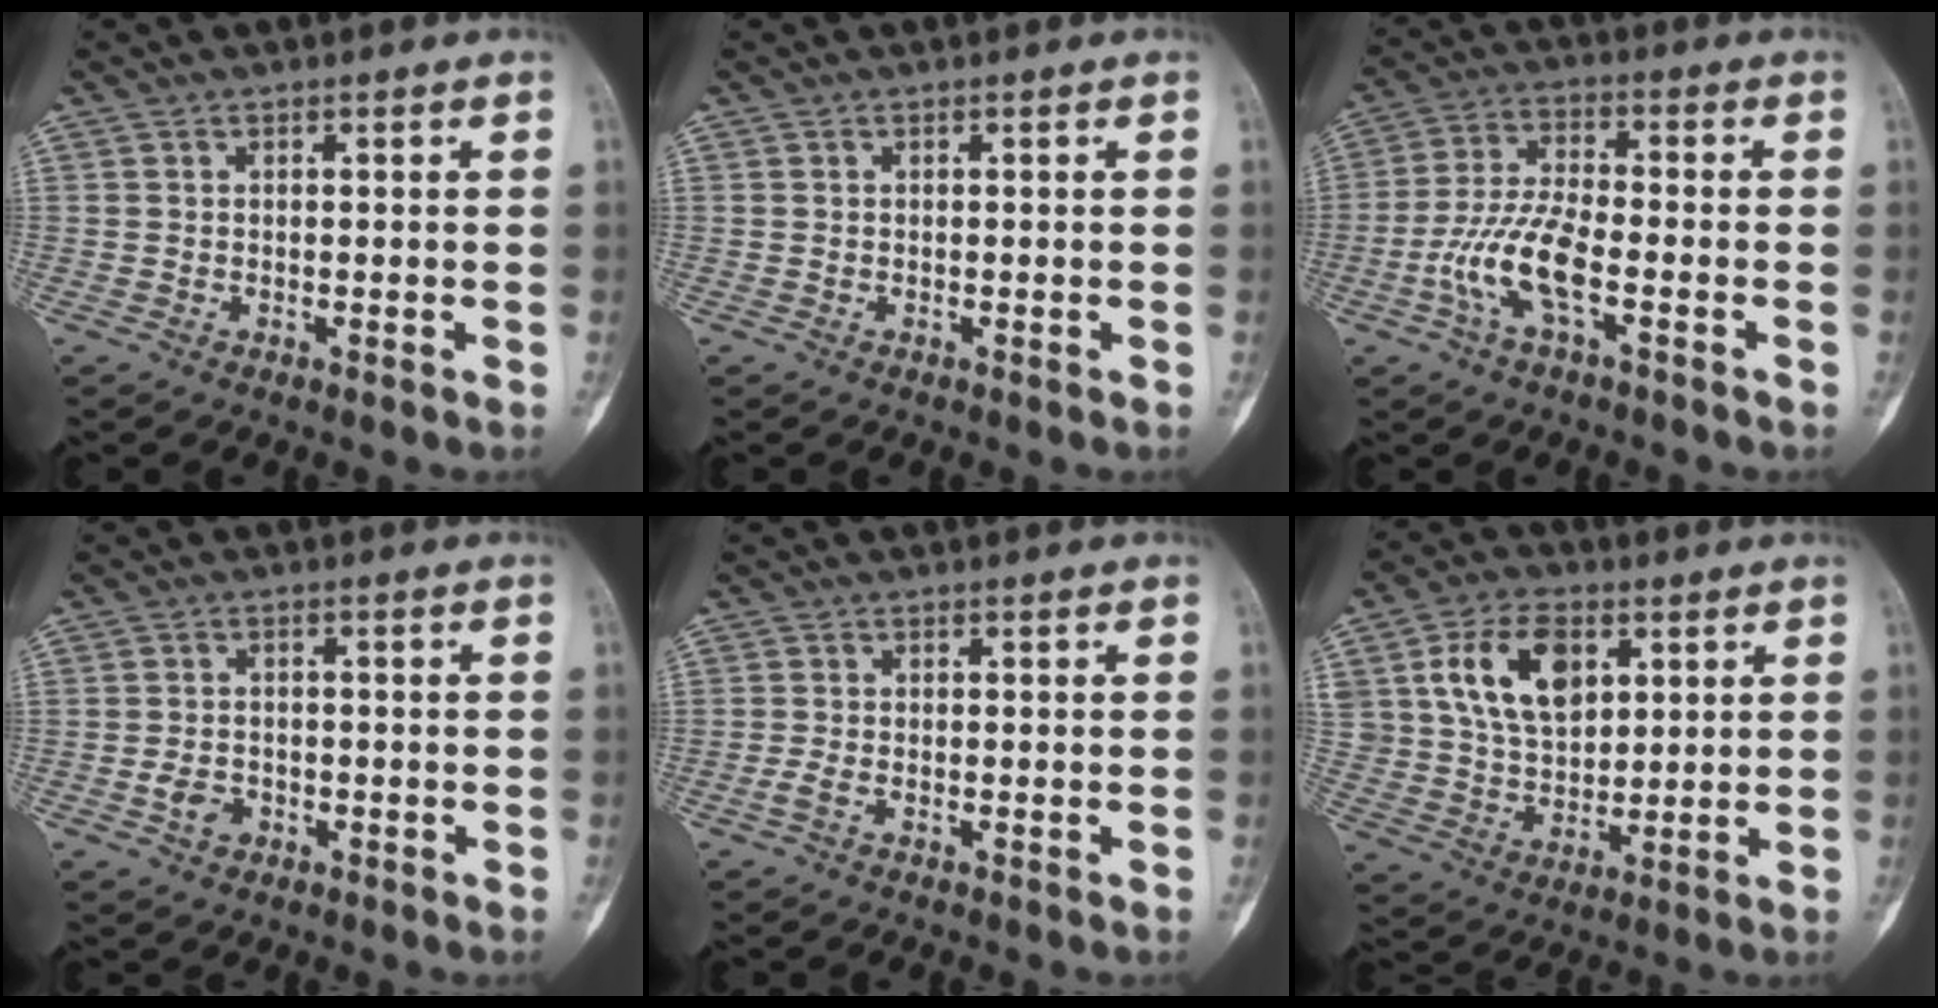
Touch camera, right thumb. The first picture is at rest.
{"total": 0.0}
{"total": 9.7, "force": [-3.5, 3.4, 8.4], "torque": [-0.183, 0.027, -0.070]}
{"total": 3.2, "force": [-1.3, 2.5, 1.7], "torque": [-0.023, 0.010, -0.021]}
{"total": 1.5, "force": [-0.7, 0.5, 1.2], "torque": [-0.034, -0.003, -0.018]}
{"total": 13.3, "force": [4.7, 8.7, 8.9], "torque": [-0.132, -0.011, 0.090]}